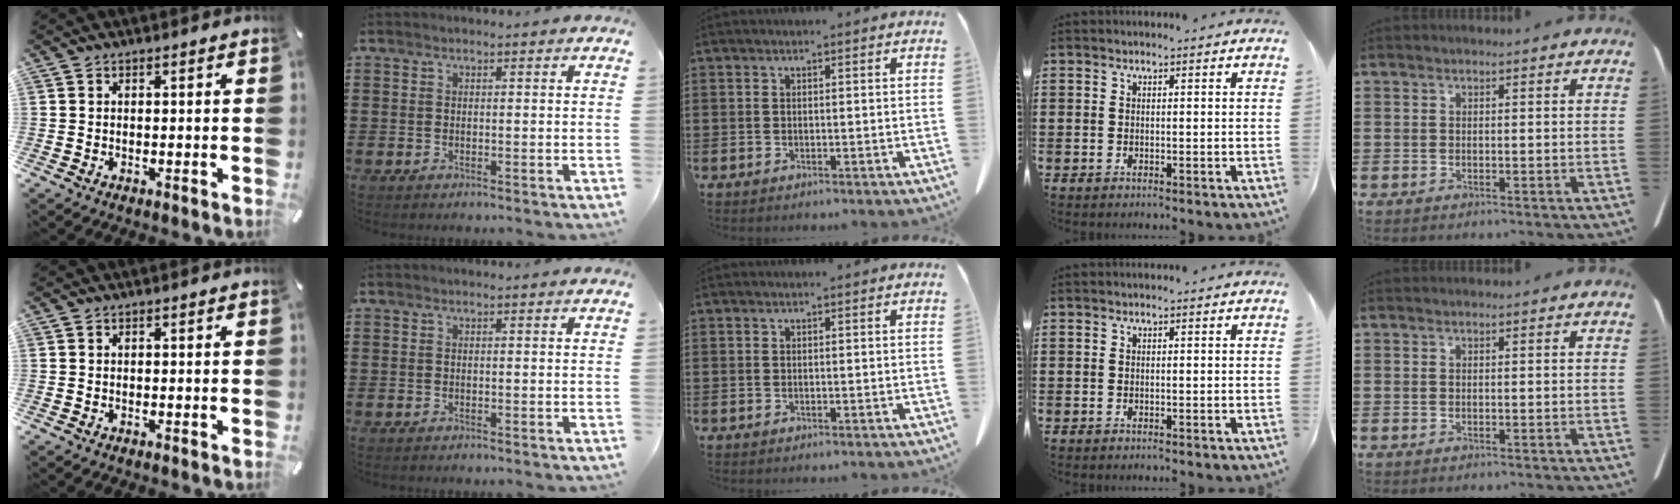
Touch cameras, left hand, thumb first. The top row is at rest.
{}